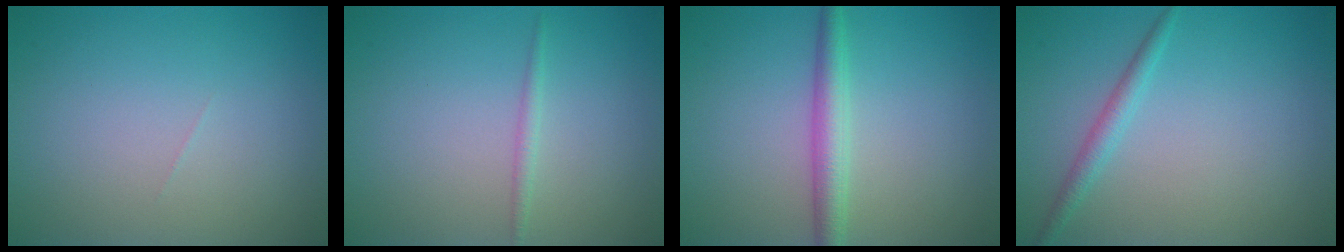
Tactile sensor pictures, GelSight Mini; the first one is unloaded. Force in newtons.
{"total": 0.9, "press": 0.9, "slide": 0.1}
{"total": 2.9, "press": 2.9, "slide": 0.1}
{"total": 1.6, "press": 1.6, "slide": 0.1}